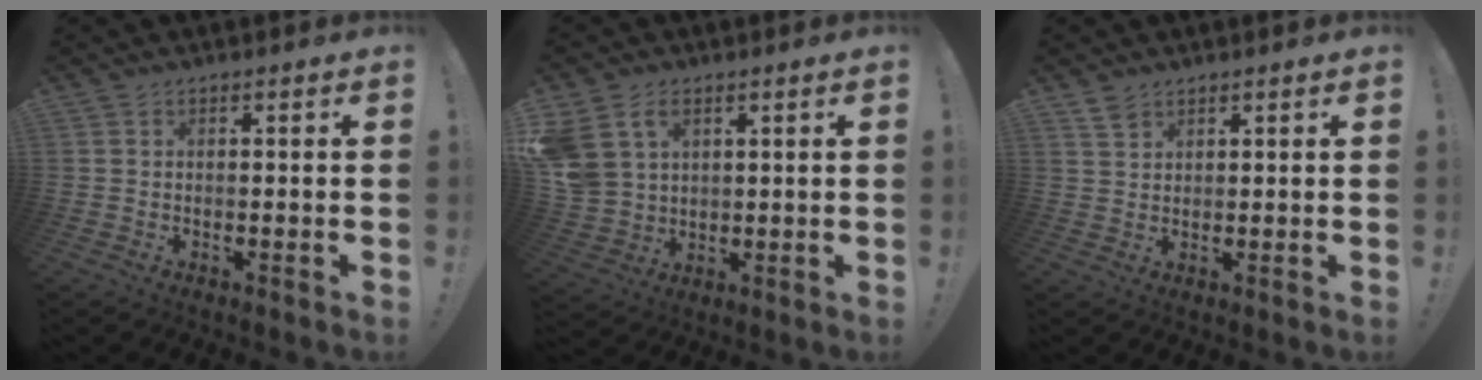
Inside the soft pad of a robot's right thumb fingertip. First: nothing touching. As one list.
[{"total": 9.5, "force": [4.8, 7.0, 4.3], "torque": [-0.097, -0.017, 0.100]}, {"total": 3.3, "force": [2.5, 1.9, 1.0], "torque": [-0.007, -0.016, 0.046]}]